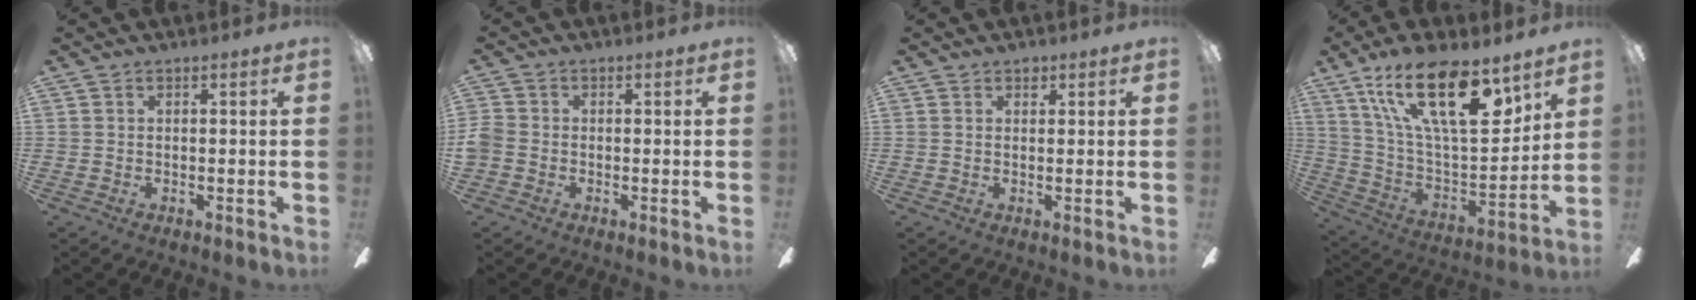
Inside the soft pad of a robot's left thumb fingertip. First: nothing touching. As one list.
[{"total": 3.1, "force": [-1.1, 2.5, 1.5], "torque": [-0.030, 0.009, -0.021]}, {"total": 1.5, "force": [1.0, 1.0, 0.6], "torque": [-0.004, 0.000, 0.015]}, {"total": 24.2, "force": [14.0, 8.7, 17.7], "torque": [-0.315, -0.080, 0.235]}]